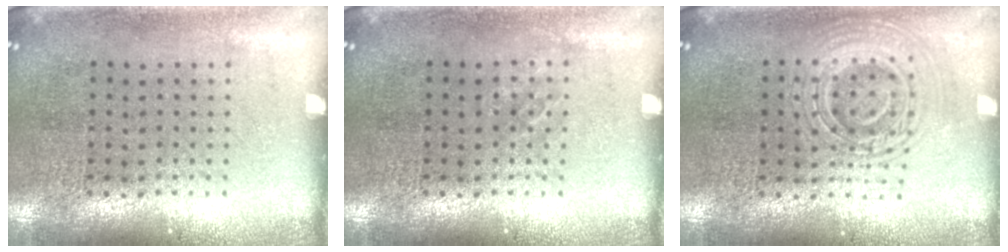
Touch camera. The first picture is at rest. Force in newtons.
{"total": 0.8, "press": 0.8, "slide": 0.1}
{"total": 2.8, "press": 2.8, "slide": 0.5}